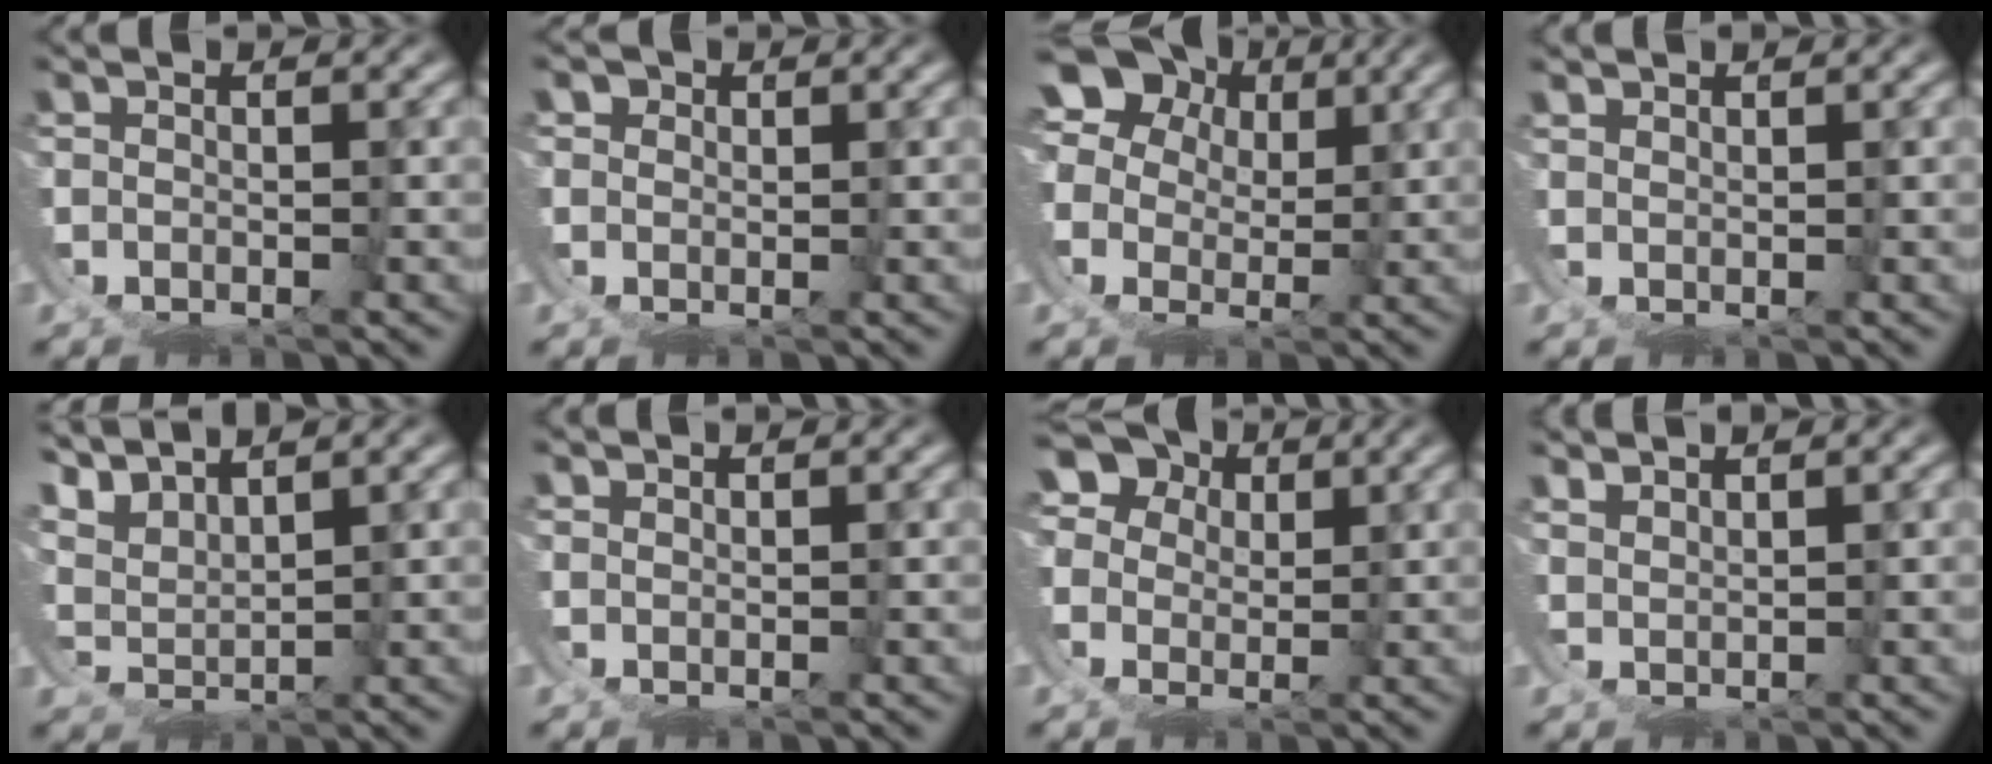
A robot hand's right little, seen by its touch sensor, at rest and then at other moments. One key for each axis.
{"total": 1.2, "fx": 0.8, "fy": 0.7, "fz": -0.3, "tx": 0.003, "ty": -0.004, "tz": 0.014}
{"total": 9.9, "fx": 3.6, "fy": 8.2, "fz": 4.3, "tx": -0.087, "ty": -0.011, "tz": 0.052}
{"total": 1.7, "fx": 1.5, "fy": -0.8, "fz": -0.6, "tx": 0.018, "ty": 0.006, "tz": 0.024}
{"total": 5.1, "fx": 4.8, "fy": 1.6, "fz": 0.8, "tx": -0.050, "ty": 0.007, "tz": 0.078}
{"total": 1.4, "fx": 1.2, "fy": -0.6, "fz": -0.5, "tx": 0.014, "ty": 0.005, "tz": 0.019}
{"total": 7.5, "fx": 3.8, "fy": 5.8, "fz": 2.8, "tx": -0.044, "ty": -0.004, "tz": 0.057}
{"total": 3.1, "fx": 2.7, "fy": -1.2, "fz": -0.9, "tx": 0.017, "ty": 0.000, "tz": 0.053}